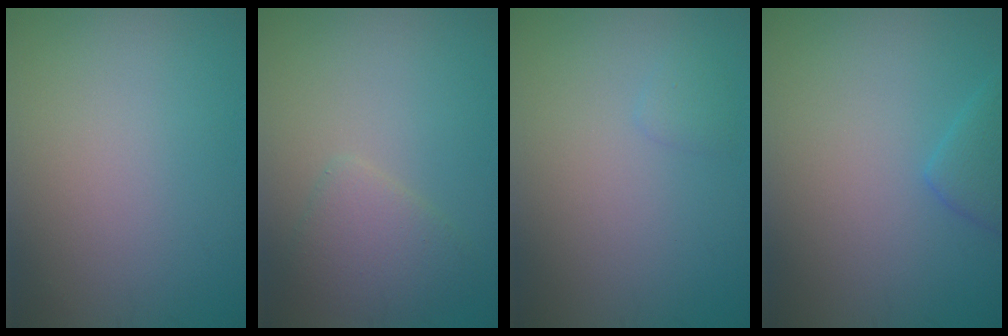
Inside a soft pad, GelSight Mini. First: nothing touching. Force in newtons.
{"total": 3.0, "press": 3.0, "slide": 0.2}
{"total": 0.8, "press": 0.8, "slide": 0.1}
{"total": 2.0, "press": 1.9, "slide": 0.2}